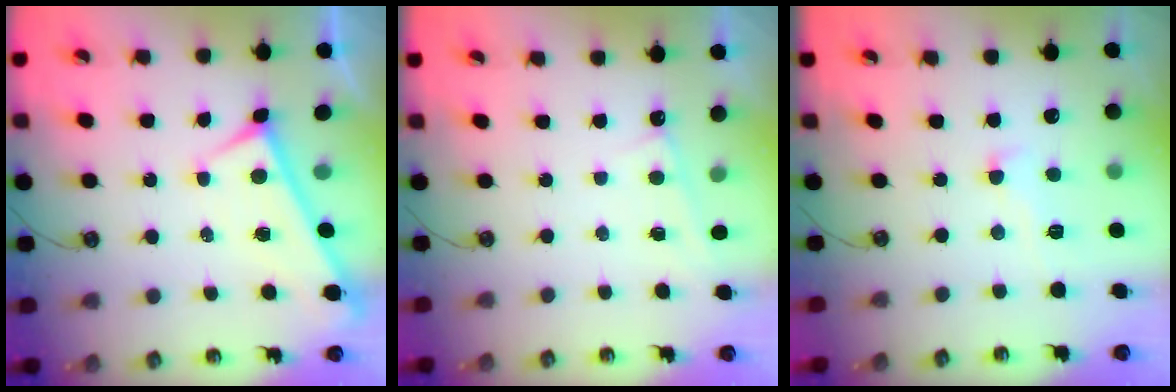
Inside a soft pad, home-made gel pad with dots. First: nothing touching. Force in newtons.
{"total": 0.7, "press": 0.7, "slide": 0.2}
{"total": 1.1, "press": 0.4, "slide": 1.0}